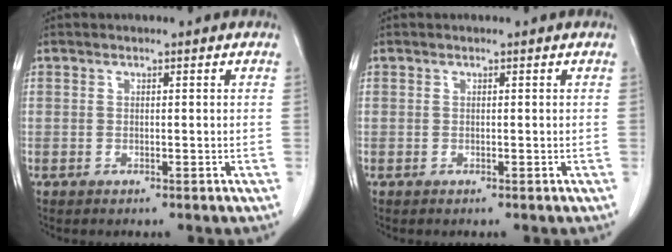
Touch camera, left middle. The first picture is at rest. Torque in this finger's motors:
{"motor_torque": [-0.09, 0.00, 0.03, 0.01]}